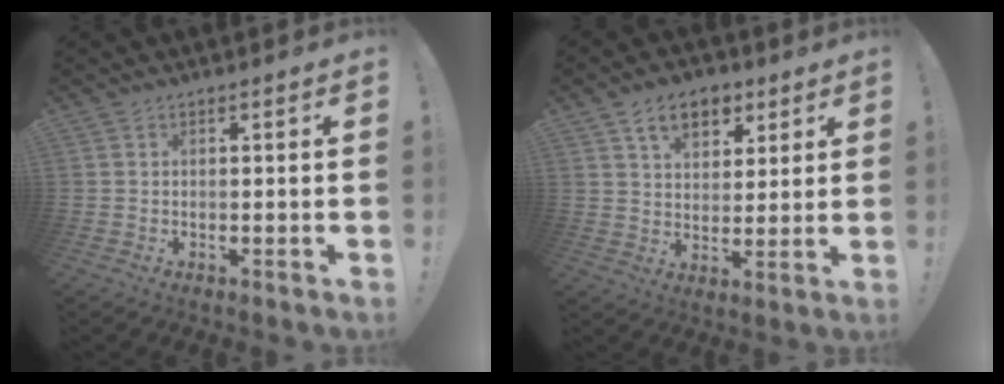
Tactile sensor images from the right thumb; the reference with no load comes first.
{"total": 10.9, "force": [5.8, 7.0, 6.0], "torque": [-0.084, -0.018, 0.108]}